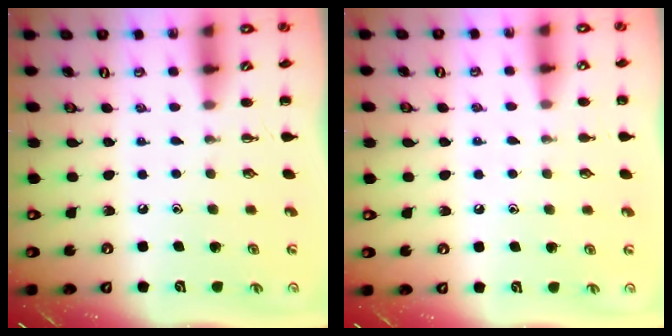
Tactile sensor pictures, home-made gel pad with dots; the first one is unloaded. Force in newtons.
{"total": 5.9, "press": 5.6, "slide": 1.9}